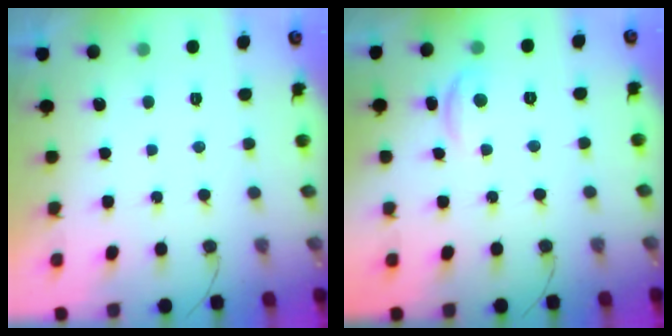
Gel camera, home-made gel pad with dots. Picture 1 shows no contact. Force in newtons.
{"total": 5.6, "press": 5.6, "slide": 0.4}